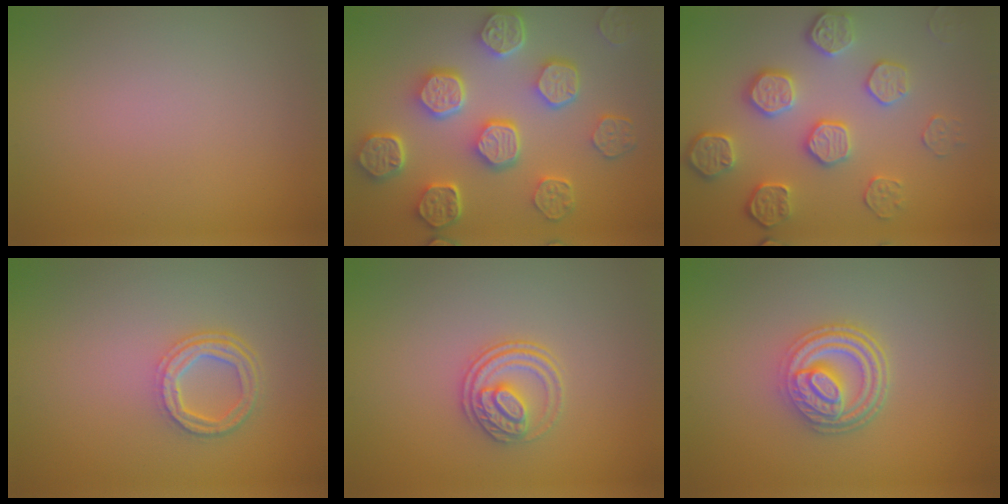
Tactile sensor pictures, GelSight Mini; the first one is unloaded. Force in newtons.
{"total": 8.2, "press": 6.4, "slide": 5.1}
{"total": 5.0, "press": 4.3, "slide": 2.5}
{"total": 3.6, "press": 2.8, "slide": 2.3}
{"total": 2.8, "press": 2.6, "slide": 1.2}
{"total": 4.6, "press": 3.6, "slide": 3.0}